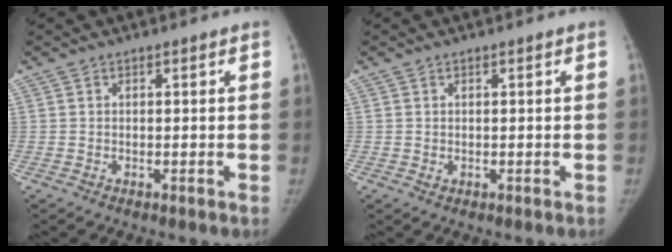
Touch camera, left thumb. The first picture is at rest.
{"total": 0.6, "force": [0.2, 0.4, 0.3], "torque": [-0.001, -0.002, 0.006]}